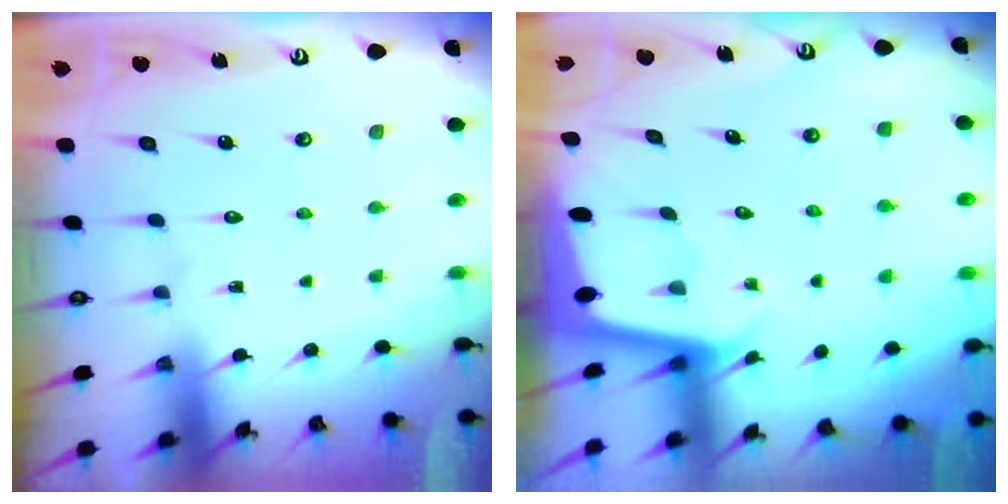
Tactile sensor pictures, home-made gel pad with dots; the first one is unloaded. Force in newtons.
{"total": 1.8, "press": 1.8, "slide": 0.1}